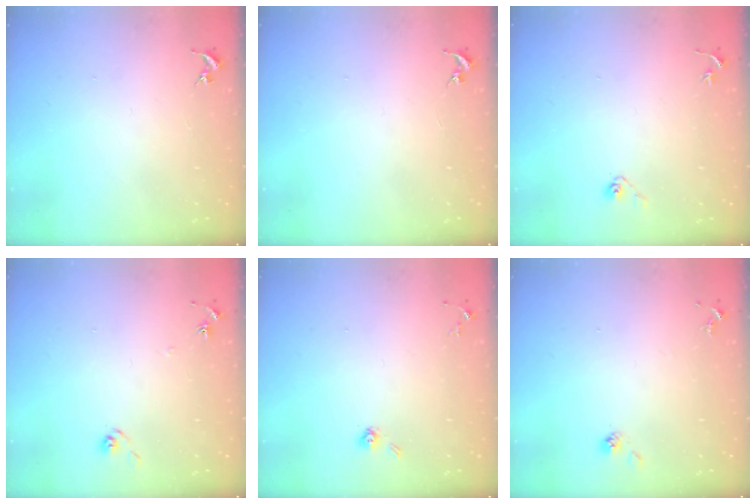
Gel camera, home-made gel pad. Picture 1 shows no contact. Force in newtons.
{"total": 0.0}
{"total": 3.6, "press": 3.3, "slide": 1.5}
{"total": 5.4, "press": 5.4, "slide": 0.5}
{"total": 3.7, "press": 3.1, "slide": 1.9}
{"total": 5.7, "press": 5.7, "slide": 0.3}